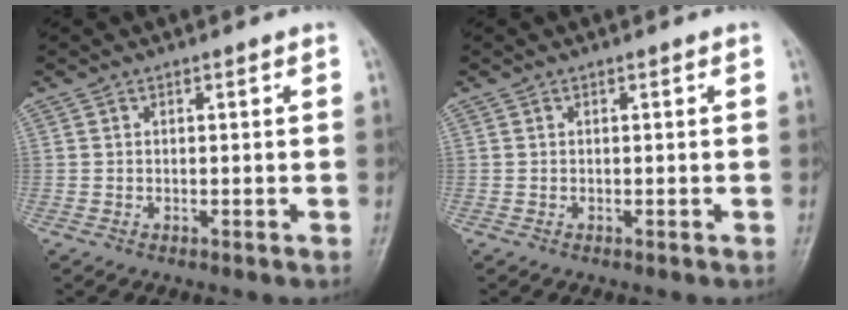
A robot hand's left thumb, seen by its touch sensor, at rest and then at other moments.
{"total": 0.0}